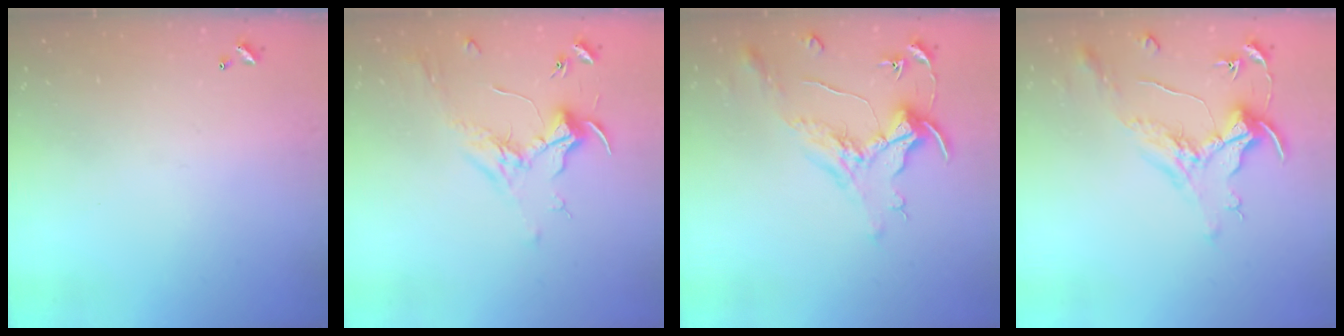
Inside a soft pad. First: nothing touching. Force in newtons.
{"total": 1.9, "press": 1.7, "slide": 0.8}
{"total": 1.5, "press": 1.3, "slide": 0.7}
{"total": 1.5, "press": 1.3, "slide": 0.7}